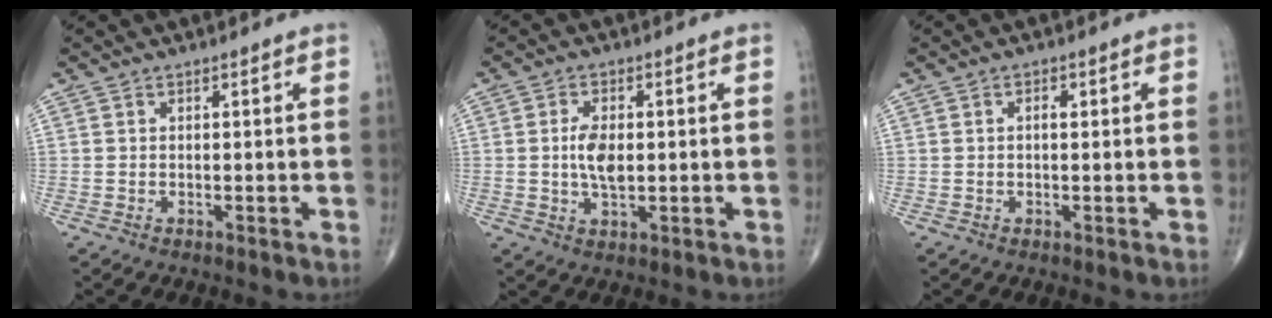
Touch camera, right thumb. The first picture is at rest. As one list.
[{"total": 5.5, "force": [0.1, 2.8, 4.8], "torque": [-0.091, -0.003, 0.001]}, {"total": 1.2, "force": [0.2, 0.6, 1.0], "torque": [-0.017, 0.004, 0.002]}]